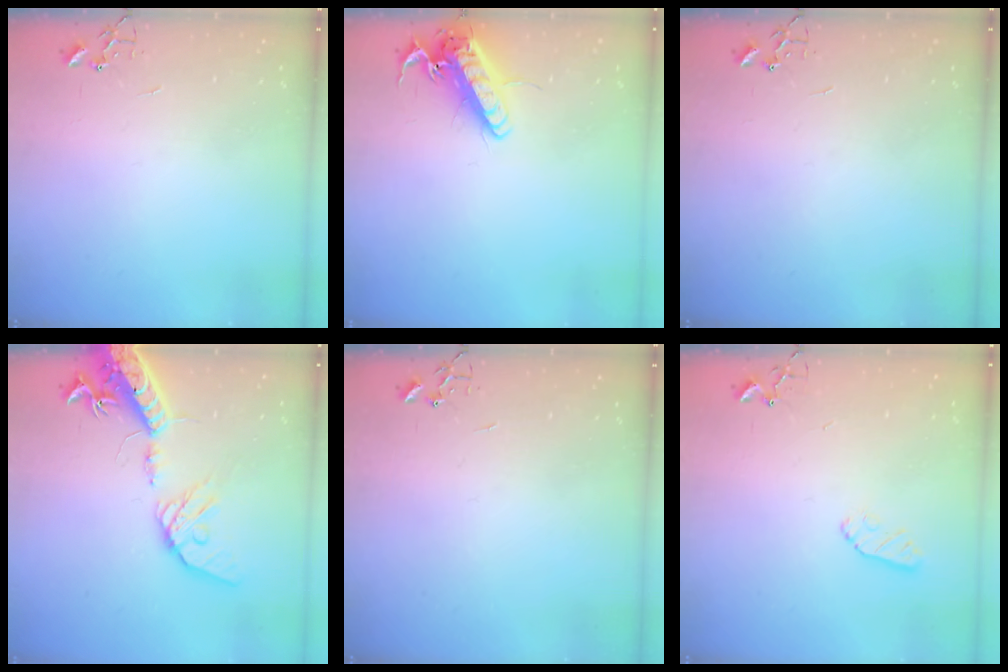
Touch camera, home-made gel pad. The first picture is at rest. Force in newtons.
{"total": 14.6, "press": 14.4, "slide": 2.4}
{"total": 0.0}
{"total": 18.0, "press": 17.7, "slide": 3.3}
{"total": 0.0}
{"total": 7.2, "press": 7.1, "slide": 0.8}